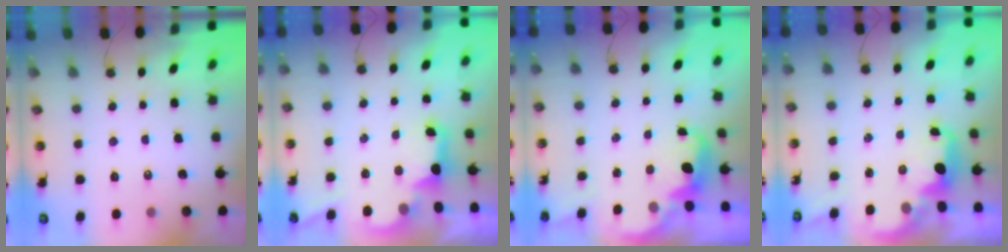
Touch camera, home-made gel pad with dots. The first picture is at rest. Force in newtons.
{"total": 2.9, "press": 2.8, "slide": 0.9}
{"total": 2.7, "press": 2.6, "slide": 0.6}
{"total": 2.6, "press": 2.6, "slide": 0.4}